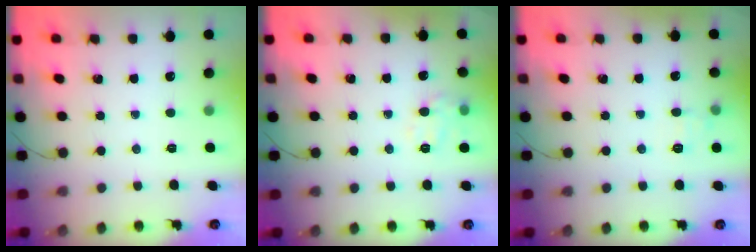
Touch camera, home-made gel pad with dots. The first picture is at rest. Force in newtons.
{"total": 8.0, "press": 8.0, "slide": 0.5}
{"total": 6.3, "press": 6.0, "slide": 1.9}